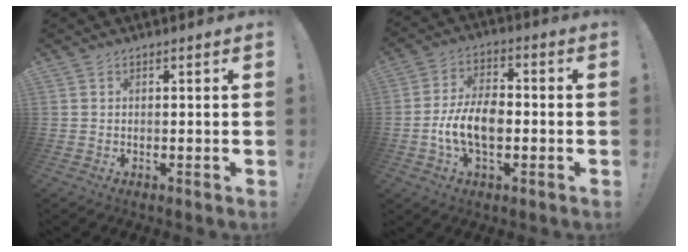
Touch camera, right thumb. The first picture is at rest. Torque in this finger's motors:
{"motor_torque": [1.02, 1.02, 0.00, 0.00, 0.16]}